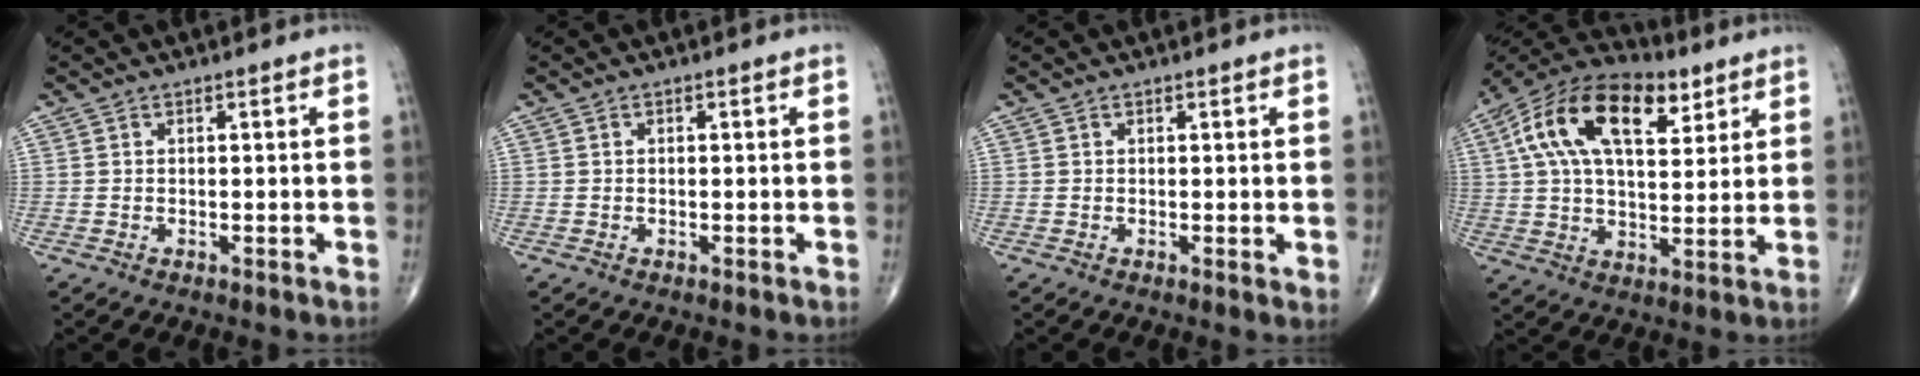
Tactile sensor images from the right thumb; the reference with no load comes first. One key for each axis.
{"total": 0.0}
{"total": 1.0, "fx": 0.3, "fy": 0.4, "fz": 0.9, "tx": -0.014, "ty": -0.005, "tz": 0.002}
{"total": 20.1, "fx": 7.9, "fy": 10.5, "fz": 15.2, "tx": -0.256, "ty": 0.004, "tz": 0.130}